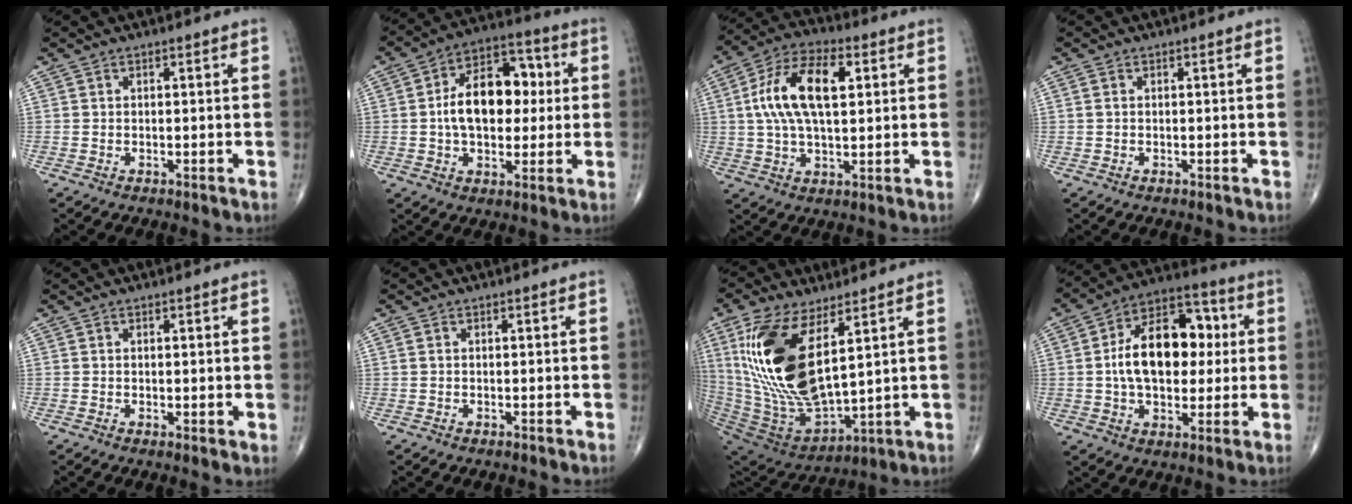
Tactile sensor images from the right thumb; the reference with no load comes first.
{"total": 15.4, "force": [1.0, 9.7, 11.9], "torque": [-0.155, 0.028, 0.008]}
{"total": 15.0, "force": [3.1, 7.3, 12.8], "torque": [-0.240, 0.017, 0.053]}
{"total": 0.9, "force": [0.2, 0.5, 0.7], "torque": [-0.018, 0.005, 0.006]}
{"total": 1.1, "force": [0.3, 0.4, 0.9], "torque": [-0.013, -0.005, 0.004]}
{"total": 0.6, "force": [0.2, 0.4, 0.5], "torque": [-0.010, 0.006, 0.005]}
{"total": 22.5, "force": [7.1, 9.9, 18.9], "torque": [-0.385, -0.041, 0.149]}
{"total": 17.9, "force": [1.6, 11.1, 13.9], "torque": [-0.191, 0.026, 0.020]}